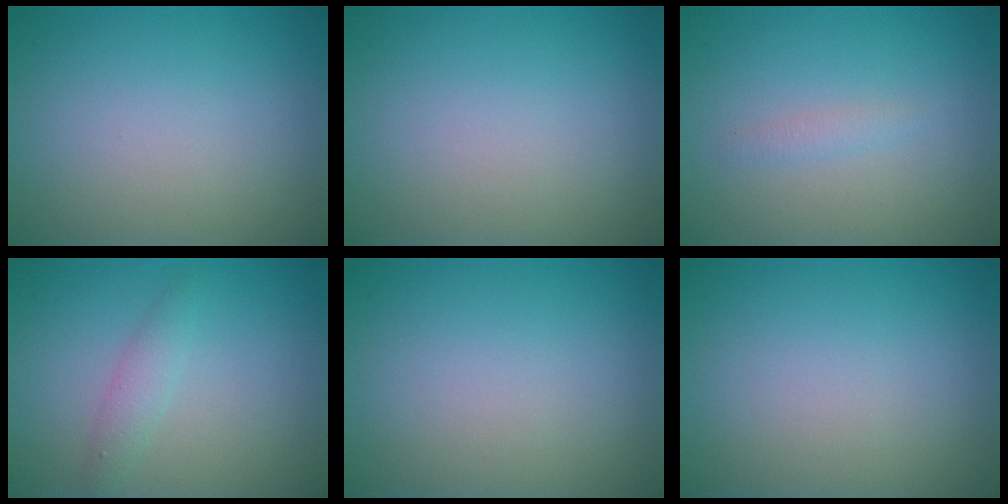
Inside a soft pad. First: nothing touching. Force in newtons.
{"total": 0.0}
{"total": 0.9, "press": 0.9, "slide": 0.0}
{"total": 1.6, "press": 1.6, "slide": 0.1}
{"total": 0.0}
{"total": 0.0}